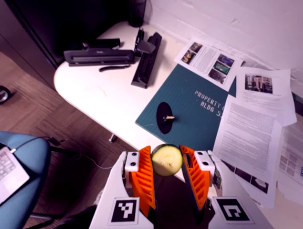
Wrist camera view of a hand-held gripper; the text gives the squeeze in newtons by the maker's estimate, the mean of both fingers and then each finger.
{"total": 10.7, "left": 10.5, "right": 10.9}